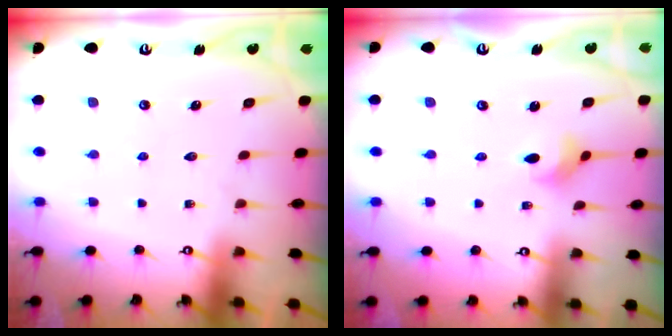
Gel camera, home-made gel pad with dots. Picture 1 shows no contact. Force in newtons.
{"total": 2.7, "press": 2.6, "slide": 0.5}